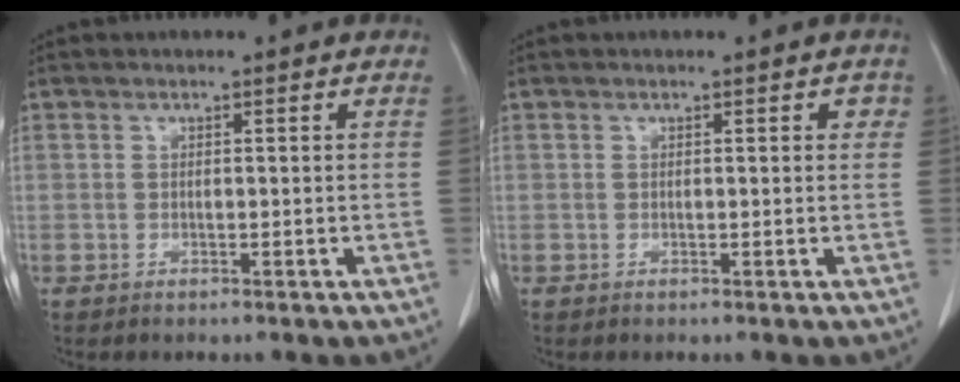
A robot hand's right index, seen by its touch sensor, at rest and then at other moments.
{"total": 1.2, "force": [0.4, 0.7, 0.9], "torque": [-0.006, 0.005, 0.004]}